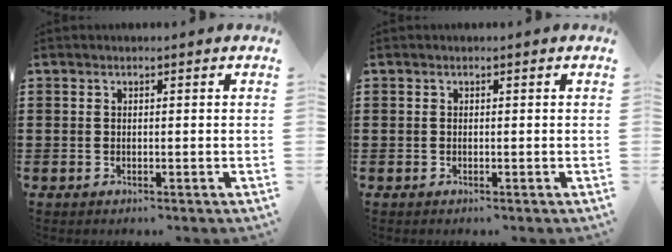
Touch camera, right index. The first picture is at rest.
{"total": 0.0}